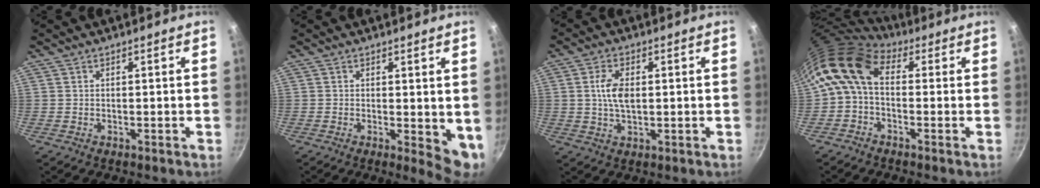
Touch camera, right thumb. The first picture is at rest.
{"total": 5.8, "force": [0.5, 2.4, 5.3], "torque": [-0.064, -0.018, 0.008]}
{"total": 5.2, "force": [0.6, 3.0, 4.3], "torque": [-0.073, 0.003, 0.009]}
{"total": 10.0, "force": [1.0, 6.4, 7.6], "torque": [-0.145, 0.027, -0.002]}